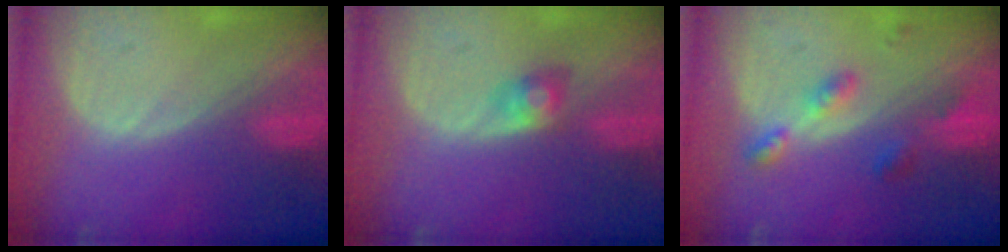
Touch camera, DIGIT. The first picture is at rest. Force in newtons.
{"total": 2.6, "press": 2.6, "slide": 0.1}
{"total": 4.6, "press": 4.5, "slide": 0.9}